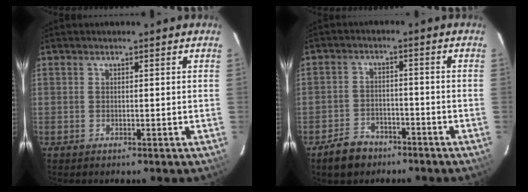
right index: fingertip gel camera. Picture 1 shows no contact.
{"total": 6.4, "force": [-4.6, 4.2, 1.6], "torque": [-0.052, 0.018, -0.068]}